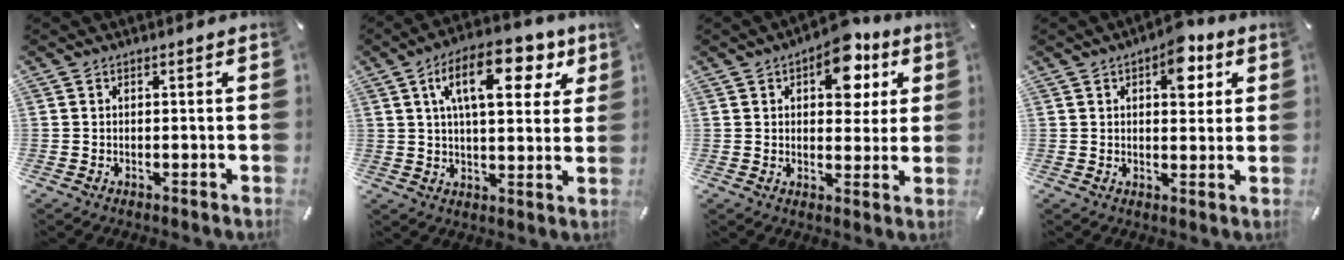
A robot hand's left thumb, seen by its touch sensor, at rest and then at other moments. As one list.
[{"total": 16.5, "force": [7.4, 7.7, 12.6], "torque": [-0.193, -0.010, 0.118]}, {"total": 11.9, "force": [5.3, 7.0, 8.1], "torque": [-0.097, -0.016, 0.086]}, {"total": 8.9, "force": [3.6, 5.0, 6.4], "torque": [-0.065, -0.014, 0.054]}]